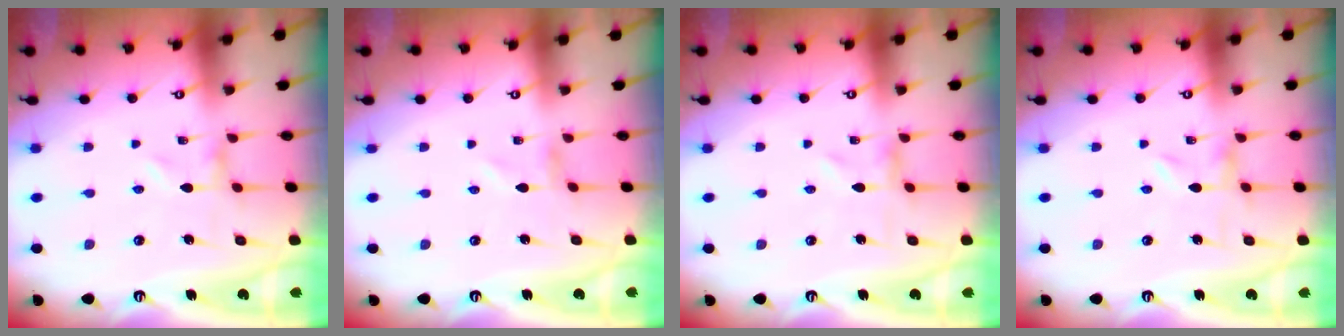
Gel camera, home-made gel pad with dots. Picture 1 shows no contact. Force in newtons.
{"total": 1.0, "press": 1.0, "slide": 0.1}
{"total": 0.0}
{"total": 0.0}